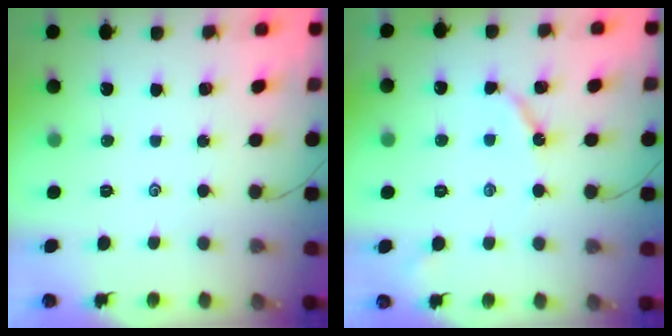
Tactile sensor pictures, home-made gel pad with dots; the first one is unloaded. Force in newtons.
{"total": 4.8, "press": 4.8, "slide": 0.7}